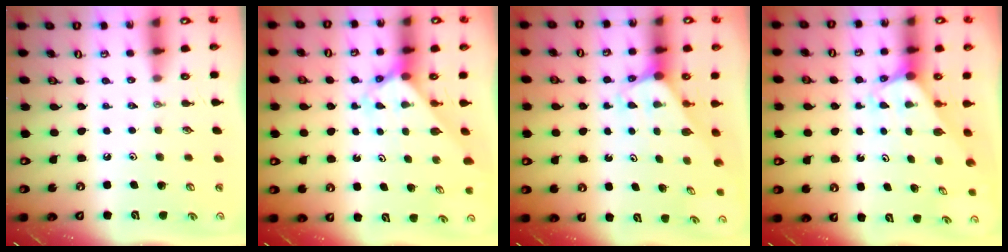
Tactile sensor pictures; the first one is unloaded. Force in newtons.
{"total": 2.6, "press": 2.6, "slide": 0.1}
{"total": 2.1, "press": 2.1, "slide": 0.2}
{"total": 1.8, "press": 1.8, "slide": 0.1}